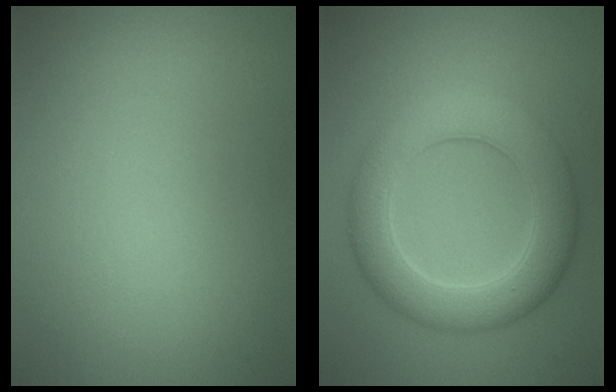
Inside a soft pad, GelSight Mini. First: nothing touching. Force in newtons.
{"total": 6.8, "press": 6.8, "slide": 0.3}